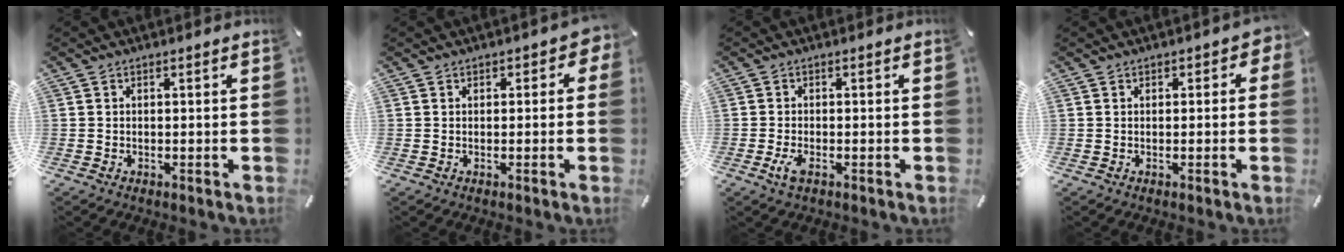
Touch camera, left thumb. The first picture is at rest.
{"total": 1.9, "force": [0.4, 1.6, 1.0], "torque": [0.006, -0.004, 0.002]}
{"total": 2.7, "force": [-0.9, 0.8, 2.4], "torque": [-0.060, -0.008, -0.020]}
{"total": 1.4, "force": [0.3, 1.3, 0.6], "torque": [0.005, -0.001, 0.000]}